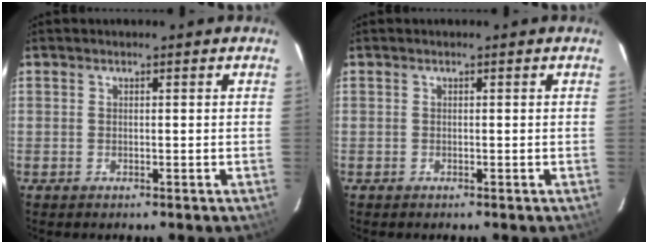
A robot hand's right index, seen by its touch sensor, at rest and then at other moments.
{"total": 0.0}